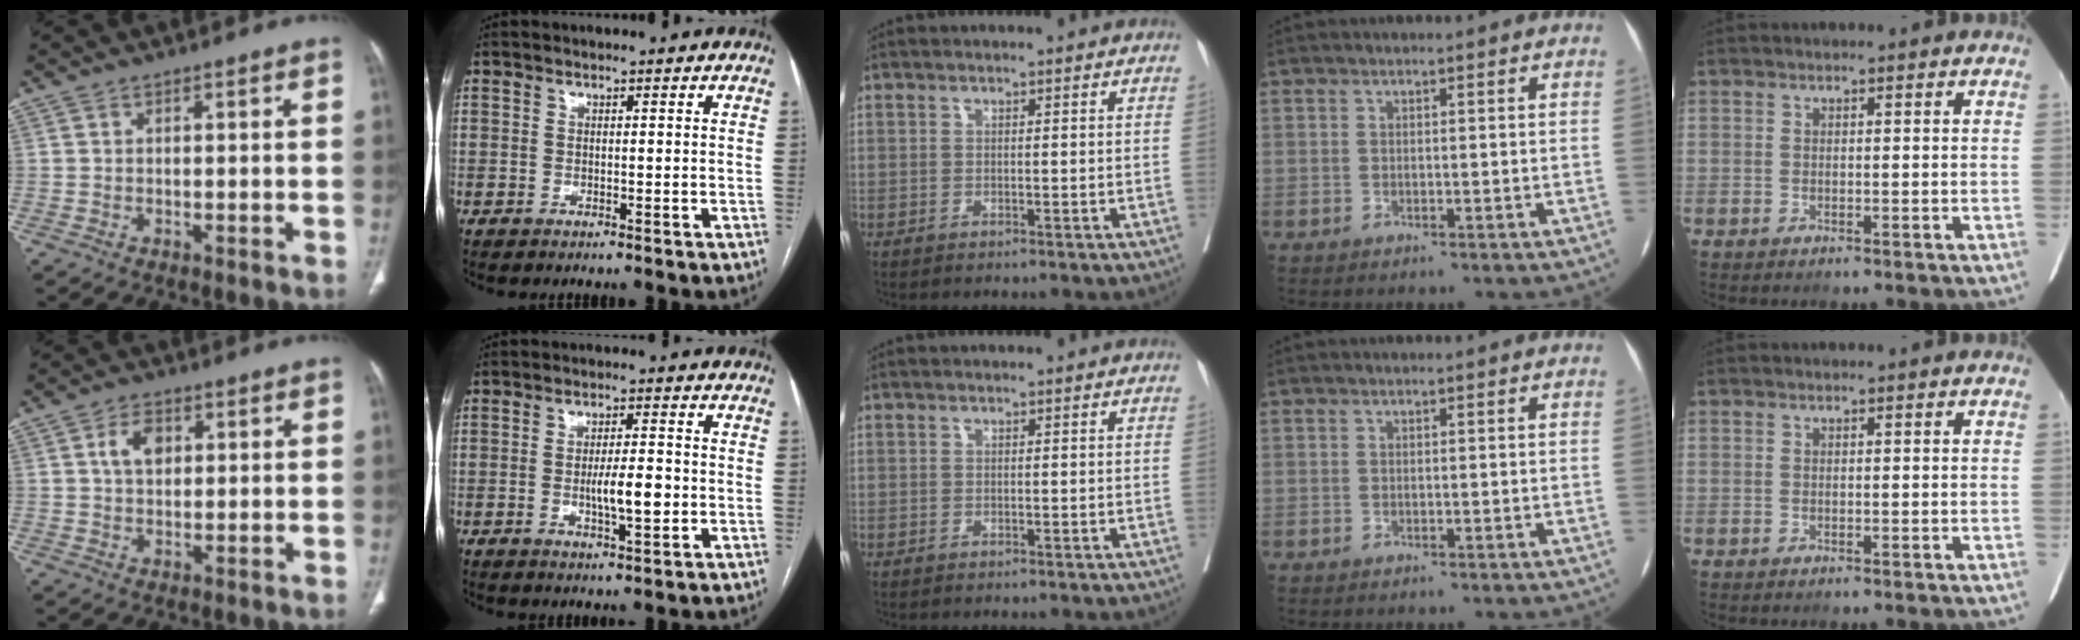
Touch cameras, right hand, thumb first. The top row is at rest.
{"thumb": {"total": 4.5, "force": [1.3, 3.0, 3.0], "torque": [-0.045, 0.002, 0.022]}, "index": {"total": 5.4, "force": [-1.1, 1.1, 5.2], "torque": [-0.091, -0.003, -0.016]}}